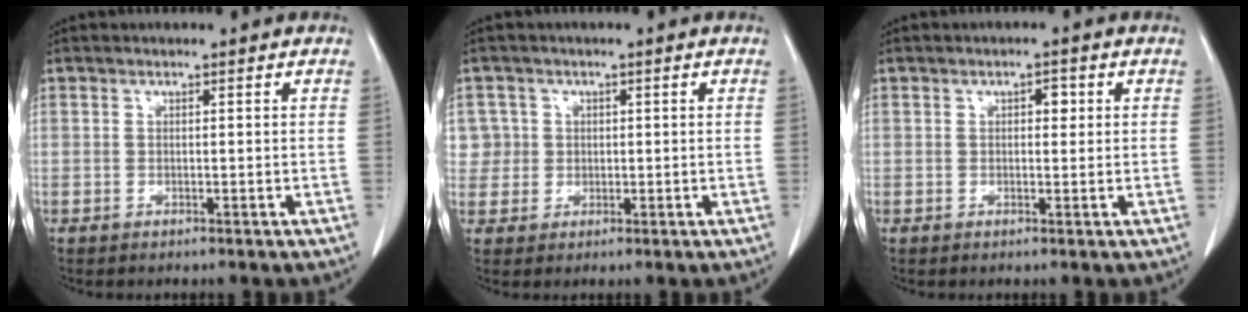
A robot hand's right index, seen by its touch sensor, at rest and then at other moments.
{"total": 3.7, "force": [0.8, 3.6, -0.3], "torque": [0.025, 0.009, 0.013]}
{"total": 1.7, "force": [0.5, 0.9, 1.4], "torque": [-0.020, 0.004, 0.006]}